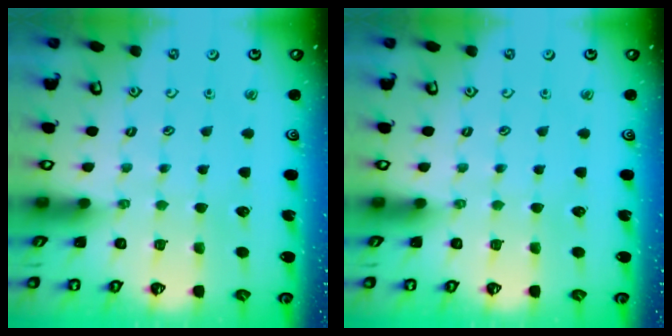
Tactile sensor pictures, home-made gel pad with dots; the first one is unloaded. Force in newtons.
{"total": 0.0}